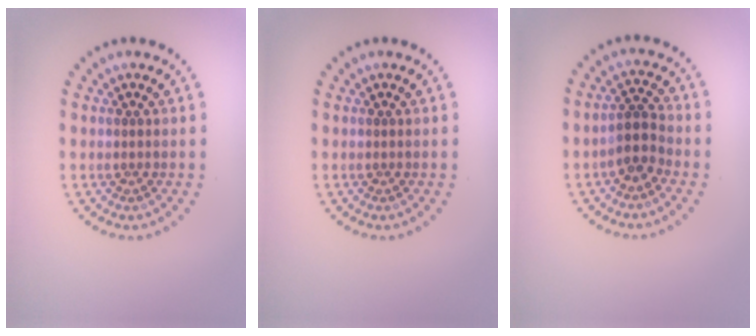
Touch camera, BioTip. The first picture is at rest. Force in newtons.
{"total": 0.0}
{"total": 2.6, "press": 2.2, "slide": 1.4}